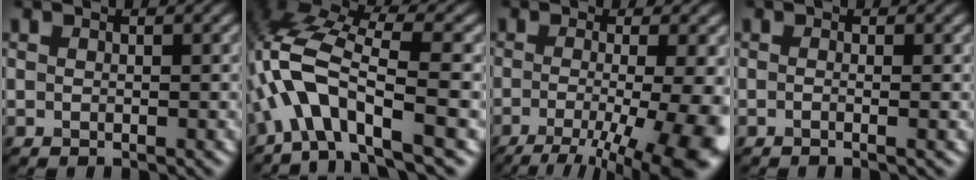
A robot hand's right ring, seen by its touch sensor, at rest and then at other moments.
{"total": 9.0, "force": [-2.9, 3.2, 7.8], "torque": [-0.163, 0.025, -0.066]}
{"total": 12.1, "force": [-4.3, 3.8, 10.6], "torque": [-0.139, -0.022, -0.055]}
{"total": 1.6, "force": [-0.1, 0.7, 1.4], "torque": [-0.009, -0.008, -0.019]}